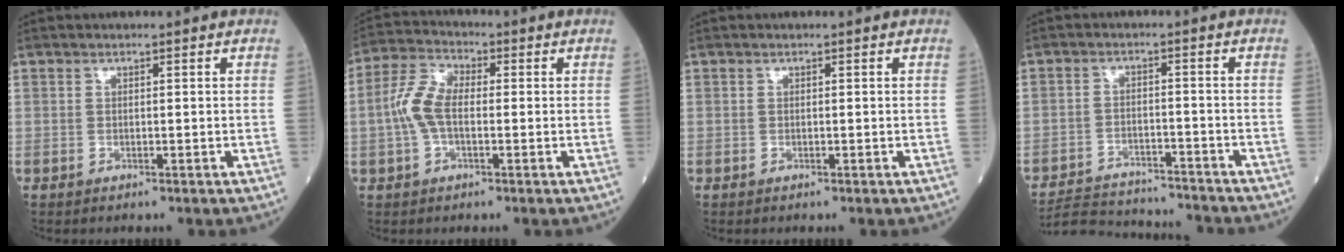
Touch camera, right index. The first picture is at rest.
{"total": 6.5, "force": [-0.4, 3.2, 5.7], "torque": [-0.138, 0.021, -0.015]}
{"total": 0.0}
{"total": 11.5, "force": [-11.2, 1.9, 1.8], "torque": [-0.036, 0.008, -0.168]}